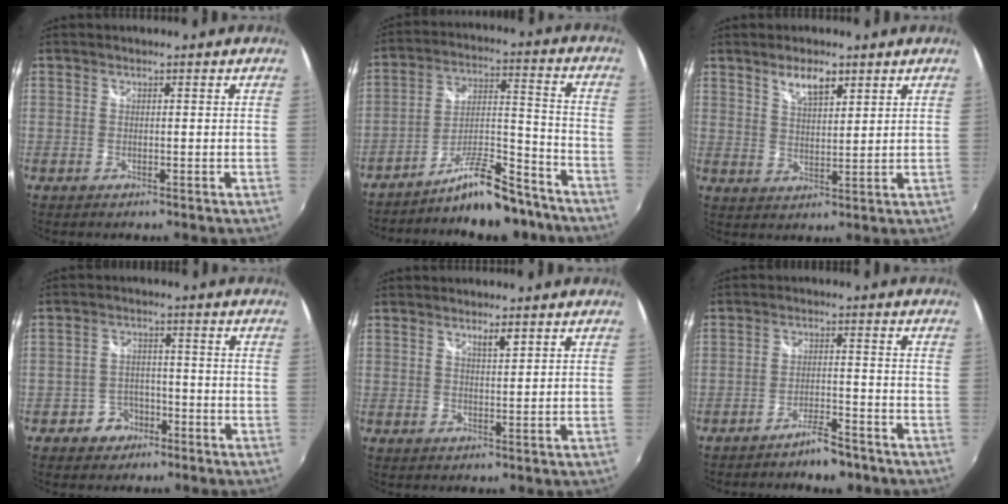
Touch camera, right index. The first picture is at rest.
{"total": 13.3, "force": [-11.2, 3.3, 6.2], "torque": [-0.105, 0.037, -0.171]}
{"total": 5.4, "force": [3.6, 1.9, 3.6], "torque": [-0.059, 0.003, 0.064]}
{"total": 5.3, "force": [-3.2, 4.1, 0.9], "torque": [-0.034, 0.013, -0.046]}
{"total": 2.2, "force": [1.6, 0.4, 1.5], "torque": [-0.023, 0.001, 0.026]}
{"total": 5.2, "force": [-4.4, 1.4, 2.3], "torque": [-0.057, 0.005, -0.069]}